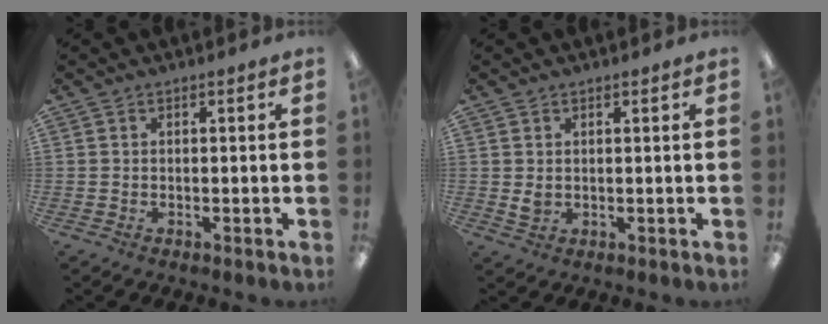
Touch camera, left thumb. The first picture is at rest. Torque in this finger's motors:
{"motor_torque": [0.39, 0.36, 0.50, -0.39, 0.00]}